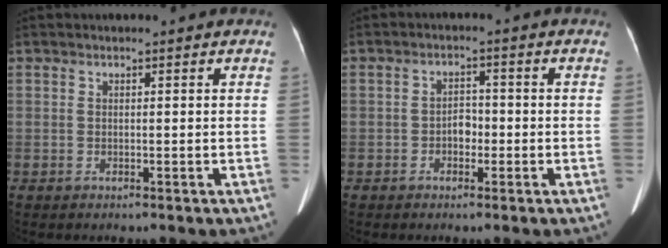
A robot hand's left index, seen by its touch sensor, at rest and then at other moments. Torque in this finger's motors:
{"motor_torque": [0.17, 0.11, 0.04, 0.05]}